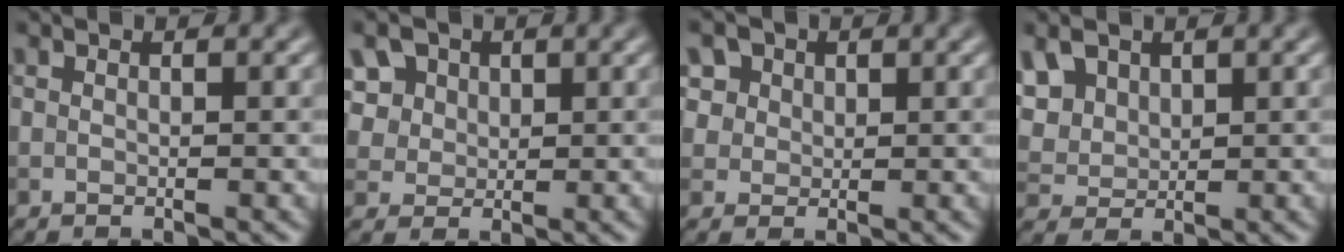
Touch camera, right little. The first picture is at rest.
{"total": 10.0, "force": [5.1, 7.3, 4.6], "torque": [-0.109, 0.028, 0.077]}
{"total": 6.2, "force": [3.3, 4.6, 2.6], "torque": [-0.052, 0.012, 0.046]}
{"total": 5.2, "force": [2.4, 3.7, 2.7], "torque": [-0.086, 0.013, 0.057]}